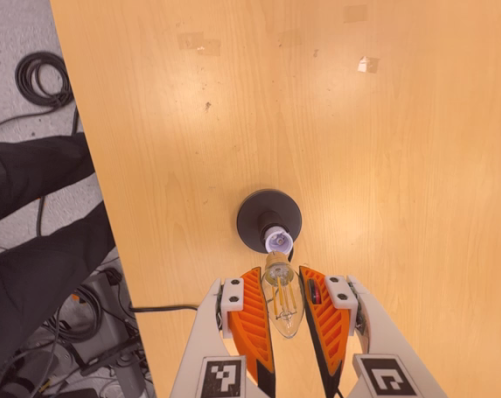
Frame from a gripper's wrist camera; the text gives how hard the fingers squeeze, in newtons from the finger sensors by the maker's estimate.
{"total": 14.1, "left": 15.3, "right": 13.0}